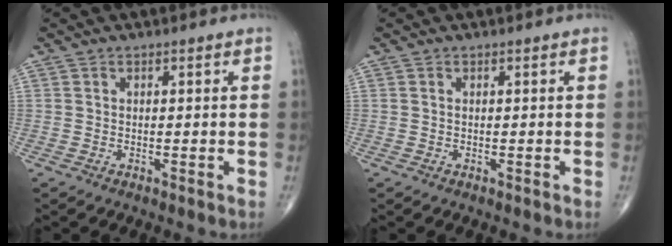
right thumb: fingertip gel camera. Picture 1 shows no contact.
{"total": 0.0}